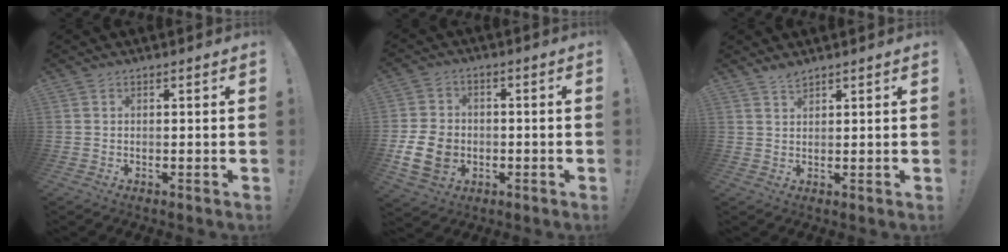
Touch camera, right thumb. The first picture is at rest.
{"total": 13.0, "force": [-2.9, 10.2, 7.5], "torque": [-0.138, 0.023, -0.050]}
{"total": 2.5, "force": [2.3, 0.6, 0.7], "torque": [0.001, -0.016, 0.039]}